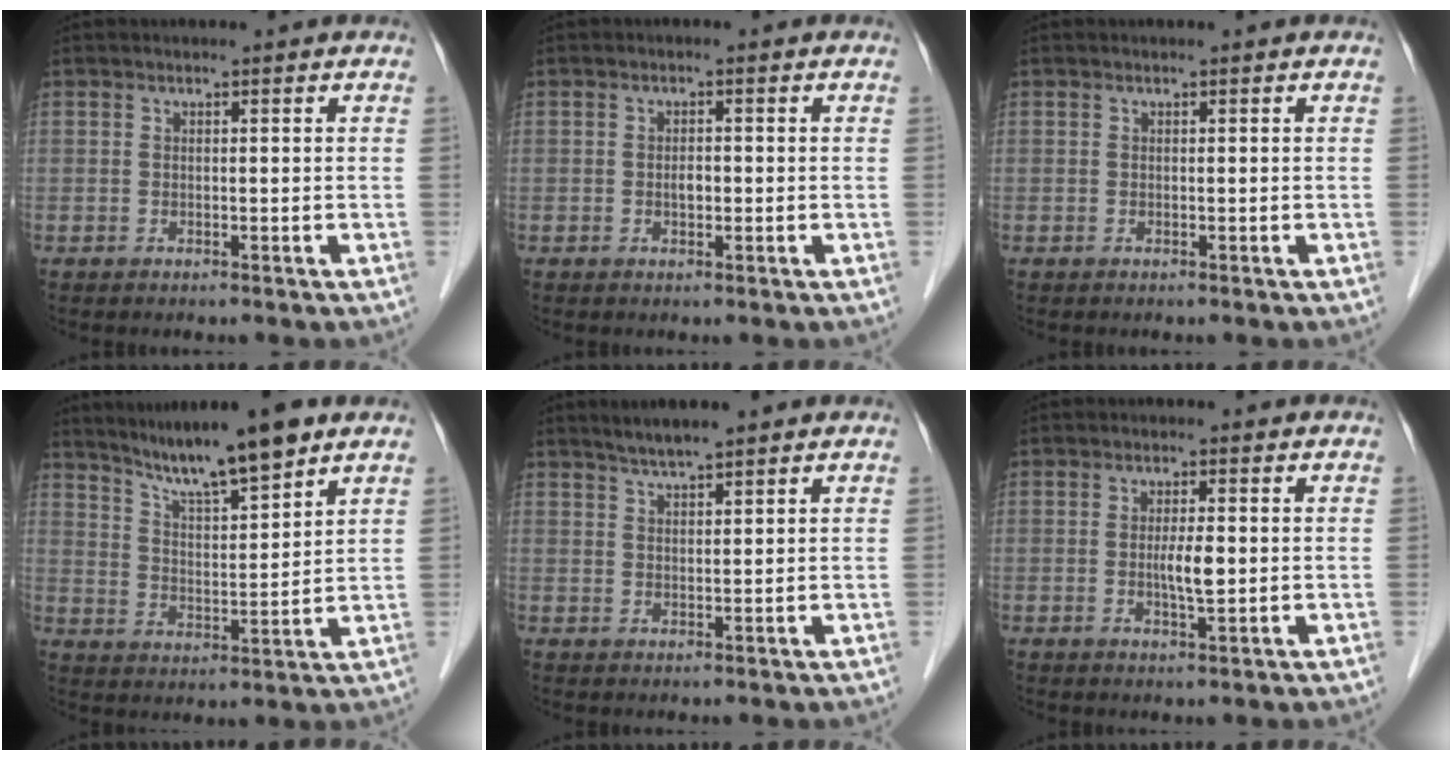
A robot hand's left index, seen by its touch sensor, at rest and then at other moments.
{"total": 1.5, "force": [-0.4, 0.8, 1.2], "torque": [-0.021, 0.002, -0.006]}
{"total": 0.0}
{"total": 10.7, "force": [8.6, 0.2, 6.4], "torque": [-0.112, 0.002, 0.151]}
{"total": 4.2, "force": [3.5, 0.3, 2.4], "torque": [-0.047, 0.013, 0.062]}
{"total": 3.4, "force": [-0.2, 0.6, 3.3], "torque": [-0.062, -0.003, -0.002]}